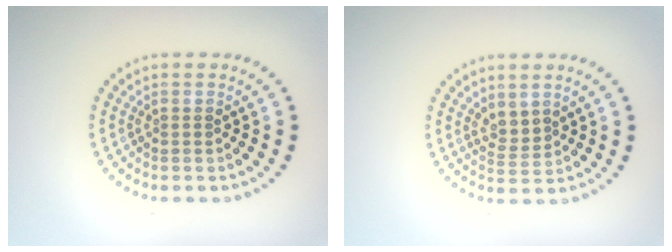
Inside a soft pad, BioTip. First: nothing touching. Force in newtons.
{"total": 1.7, "press": 1.3, "slide": 1.1}